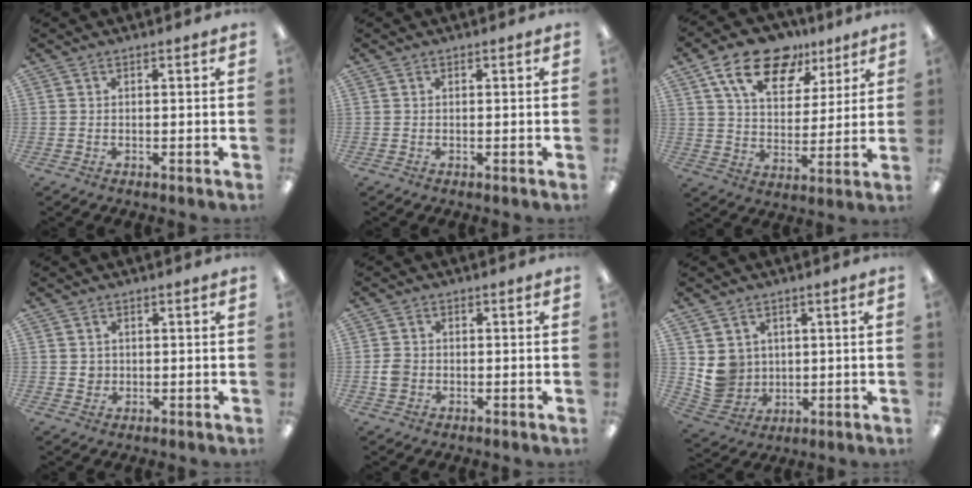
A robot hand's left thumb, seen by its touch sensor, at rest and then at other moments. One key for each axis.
{"total": 0.0}
{"total": 16.0, "fx": 10.4, "fy": 8.9, "fz": 8.3, "tx": -0.142, "ty": -0.046, "tz": 0.186}
{"total": 2.0, "fx": 0.5, "fy": 1.9, "fz": 0.3, "tx": -0.002, "ty": 0.002, "tz": 0.006}
{"total": 3.1, "fx": -0.6, "fy": 2.8, "fz": 1.4, "tx": -0.015, "ty": 0.003, "tz": -0.012}
{"total": 7.3, "fx": 2.1, "fy": 6.9, "fz": 1.1, "tx": -0.022, "ty": -0.006, "tz": 0.051}